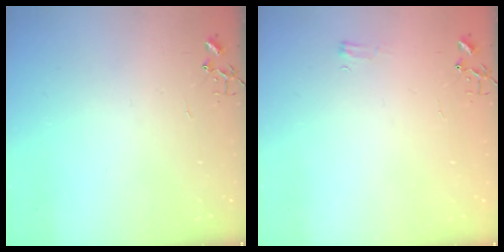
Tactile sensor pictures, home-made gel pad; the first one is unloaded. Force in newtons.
{"total": 4.4, "press": 4.3, "slide": 0.5}